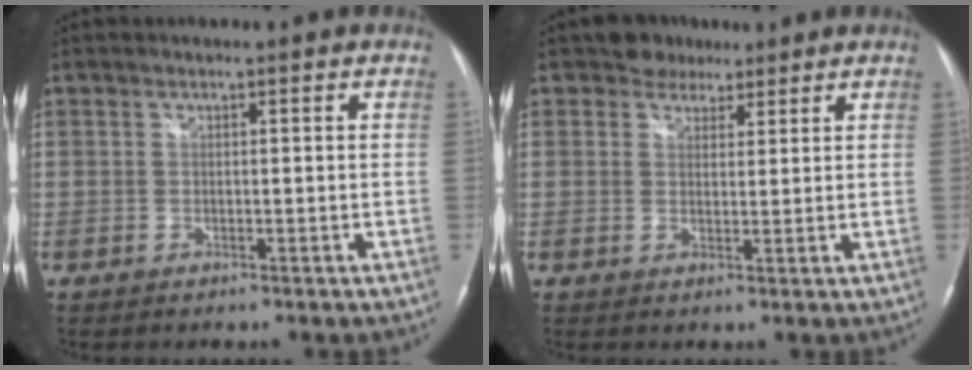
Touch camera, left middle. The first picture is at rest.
{"total": 3.8, "force": [2.8, 2.5, 0.2], "torque": [-0.001, 0.007, 0.039]}